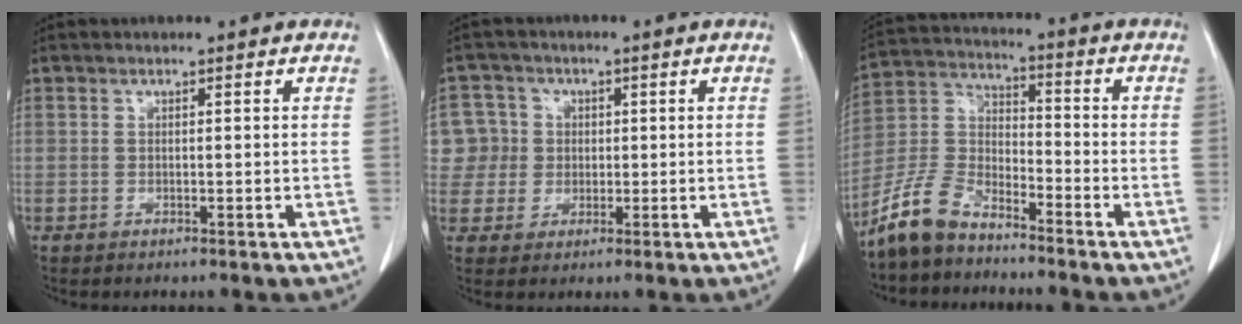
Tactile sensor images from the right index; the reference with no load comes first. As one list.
[{"total": 7.3, "force": [1.1, 7.2, 0.5], "torque": [-0.012, 0.028, 0.025]}, {"total": 8.7, "force": [-7.3, 3.4, 3.2], "torque": [-0.082, 0.009, -0.151]}]